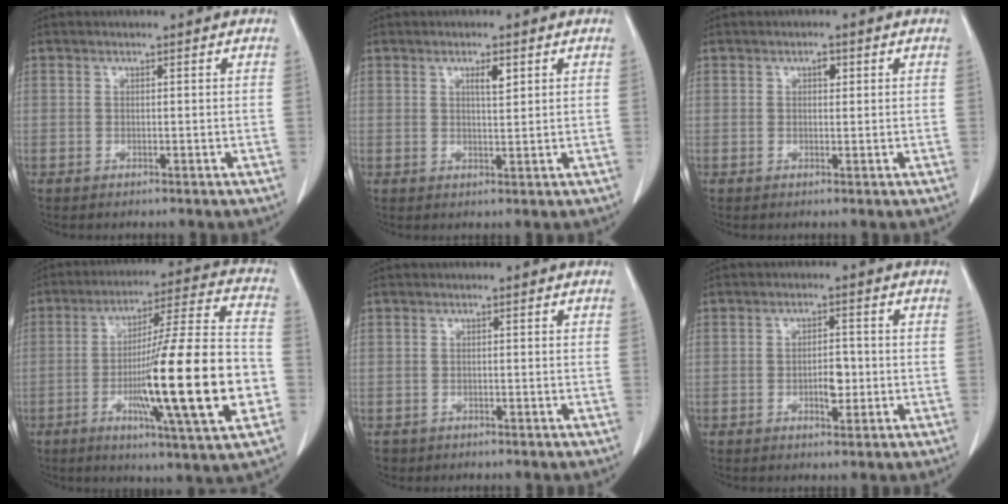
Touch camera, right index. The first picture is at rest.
{"total": 2.5, "force": [1.2, 0.5, 2.1], "torque": [-0.037, -0.002, 0.020]}
{"total": 1.4, "force": [0.6, 0.7, 1.0], "torque": [-0.014, 0.001, 0.008]}
{"total": 22.0, "force": [-5.2, 0.5, 21.3], "torque": [-0.325, -0.008, -0.082]}
{"total": 1.5, "force": [-0.8, 1.3, 0.0], "torque": [-0.013, 0.003, -0.011]}
{"total": 3.5, "force": [-0.7, 1.5, 3.1], "torque": [-0.047, 0.003, -0.007]}